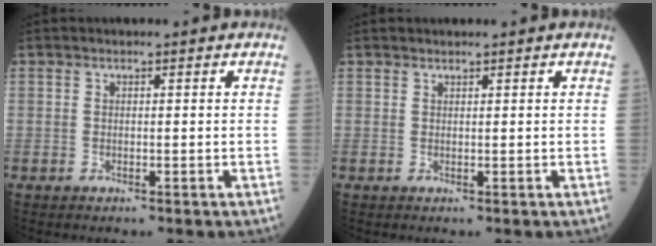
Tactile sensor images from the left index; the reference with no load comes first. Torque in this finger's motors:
{"motor_torque": [0.10, -0.02, -0.03, -0.01]}